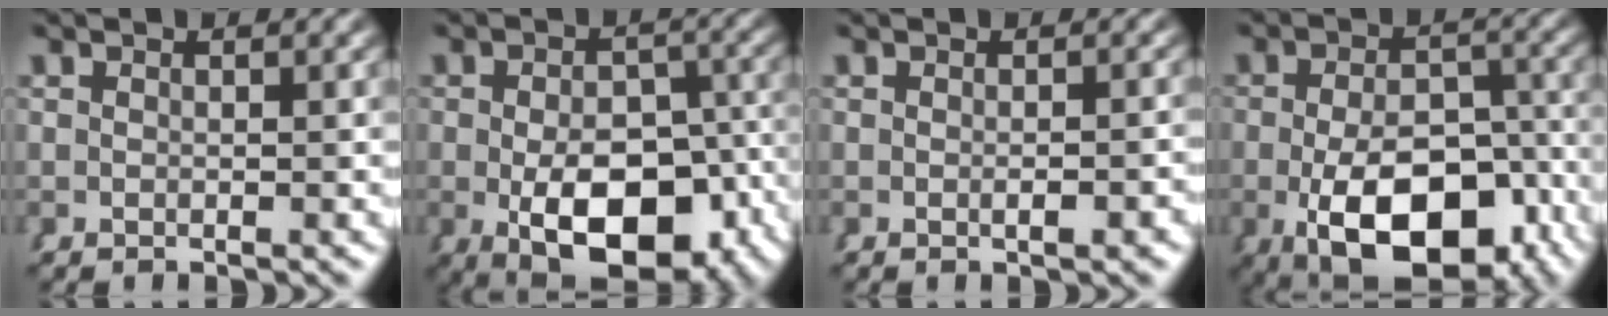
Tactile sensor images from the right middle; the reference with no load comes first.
{"total": 12.3, "force": [-5.5, 6.4, 9.0], "torque": [-0.147, -0.063, -0.050]}
{"total": 1.1, "force": [-0.8, 0.1, 0.9], "torque": [-0.012, 0.005, -0.015]}
{"total": 13.3, "force": [-6.7, 7.0, 9.1], "torque": [-0.161, -0.062, -0.068]}